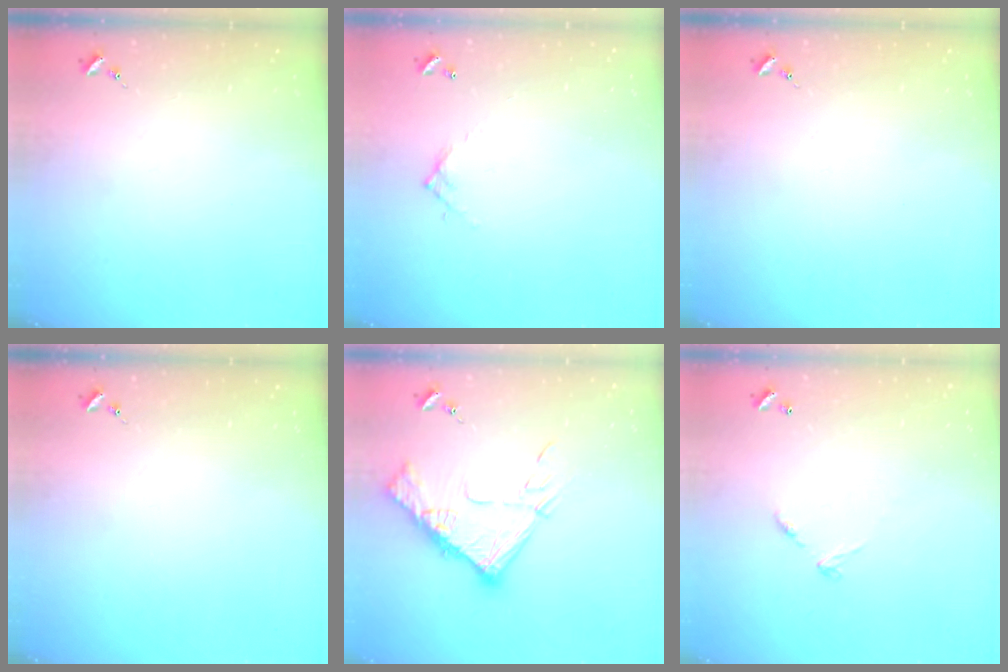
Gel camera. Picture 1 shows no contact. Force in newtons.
{"total": 4.2, "press": 4.2, "slide": 0.2}
{"total": 0.0}
{"total": 0.0}
{"total": 14.5, "press": 14.4, "slide": 1.6}
{"total": 6.0, "press": 6.0, "slide": 0.5}